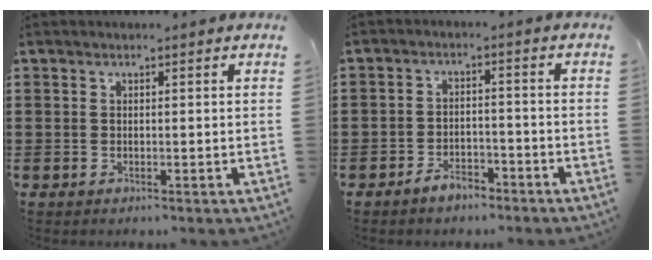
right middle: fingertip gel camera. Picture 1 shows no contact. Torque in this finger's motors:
{"motor_torque": [2.14, 0.00, 0.00, -0.02]}